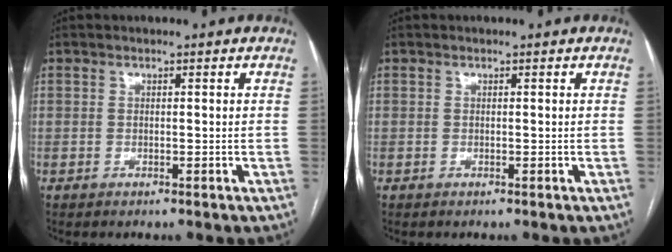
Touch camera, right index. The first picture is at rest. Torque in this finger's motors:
{"motor_torque": [0.18, -0.11, -0.01, 0.00]}